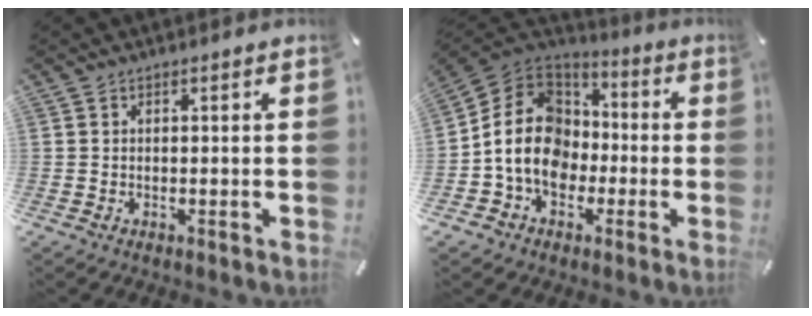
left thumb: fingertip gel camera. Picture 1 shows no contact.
{"total": 15.2, "force": [-3.0, 12.8, 7.7], "torque": [-0.166, 0.027, -0.052]}